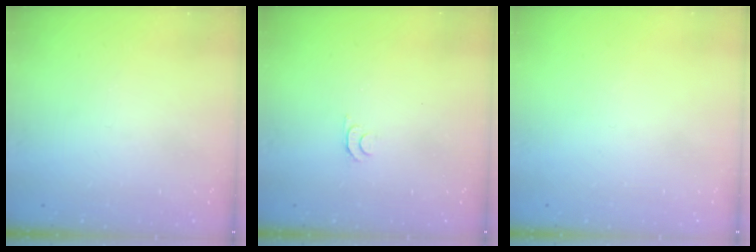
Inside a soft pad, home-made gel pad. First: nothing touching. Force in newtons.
{"total": 4.6, "press": 4.5, "slide": 0.7}
{"total": 1.5, "press": 1.5, "slide": 0.1}